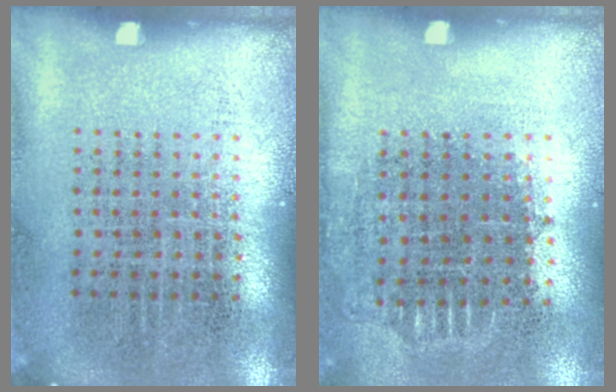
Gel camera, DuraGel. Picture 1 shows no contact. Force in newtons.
{"total": 0.7, "press": 0.7, "slide": 0.2}